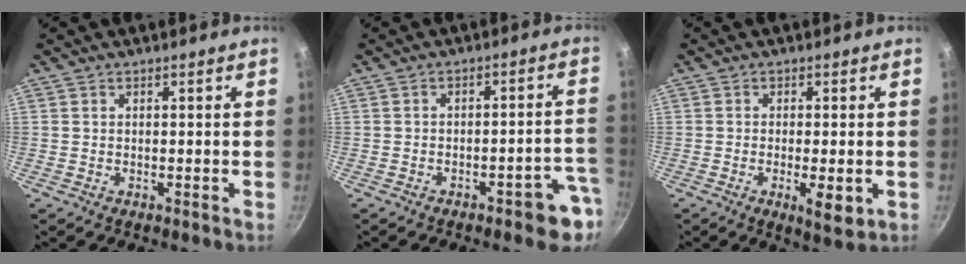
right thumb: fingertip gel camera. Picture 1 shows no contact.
{"total": 8.1, "force": [-4.1, 3.3, 6.1], "torque": [-0.028, 0.043, -0.040]}
{"total": 5.4, "force": [-1.5, 1.5, 5.0], "torque": [-0.085, -0.005, -0.020]}